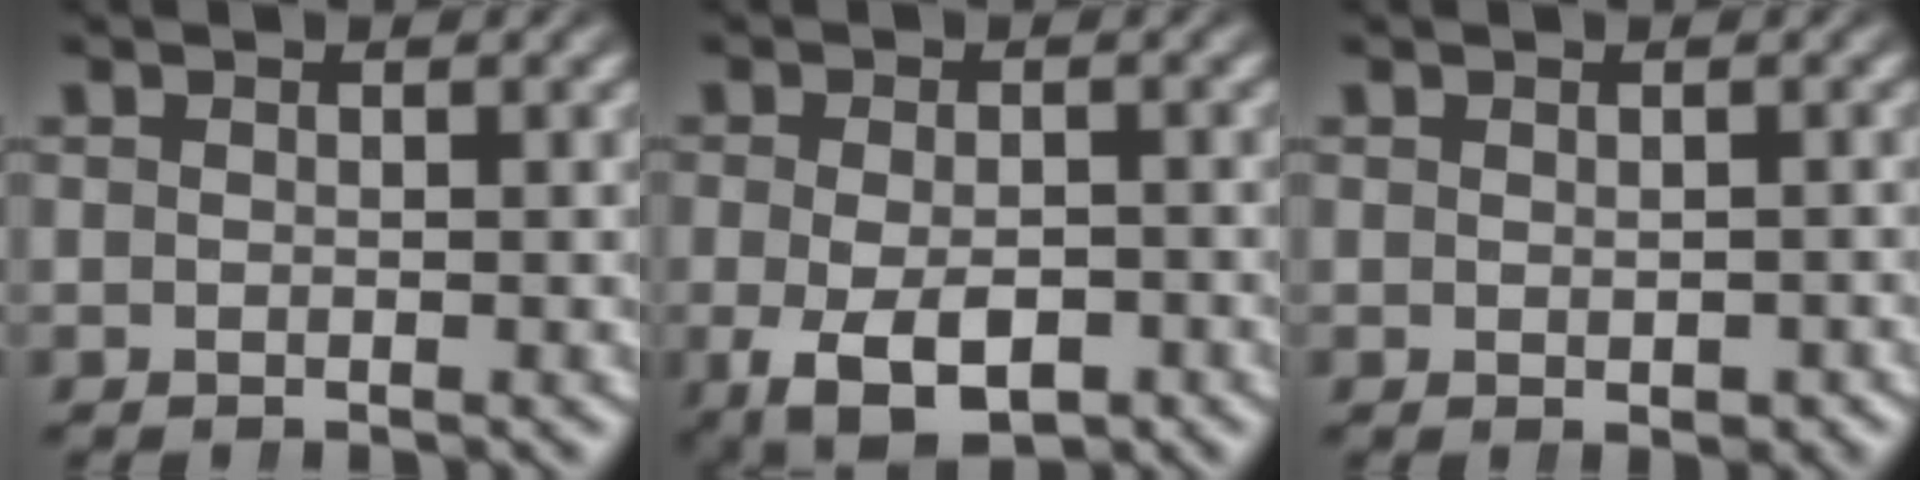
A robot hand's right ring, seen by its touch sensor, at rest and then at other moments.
{"total": 7.4, "force": [-3.7, 4.1, 5.0], "torque": [-0.092, -0.044, -0.033]}
{"total": 0.9, "force": [-0.4, 0.4, 0.7], "torque": [-0.004, -0.007, -0.001]}